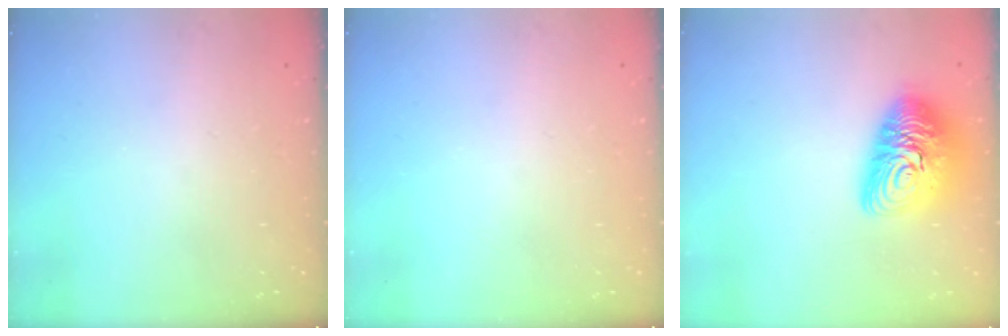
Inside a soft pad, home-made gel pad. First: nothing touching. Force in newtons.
{"total": 0.0}
{"total": 15.2, "press": 15.1, "slide": 1.4}